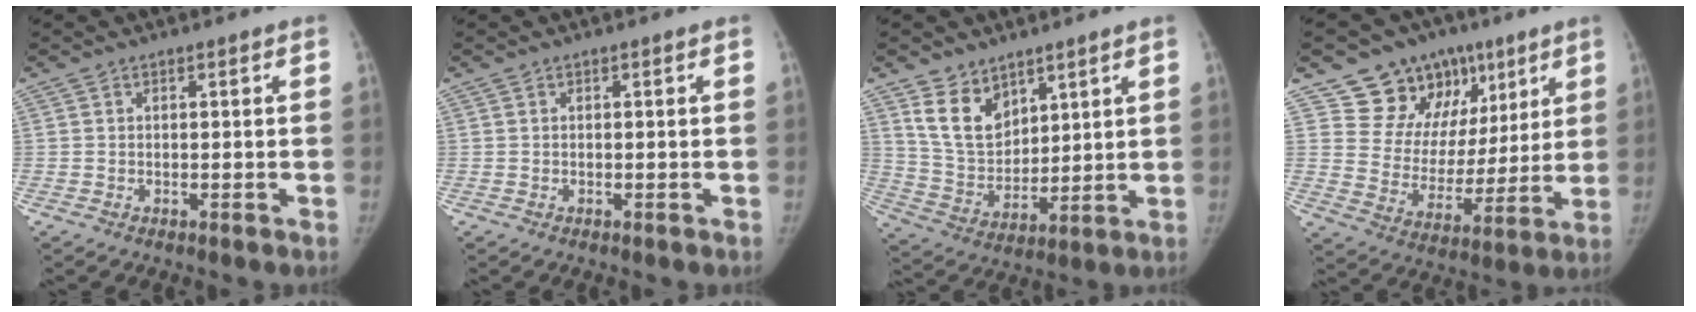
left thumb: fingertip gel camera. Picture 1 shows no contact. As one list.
[{"total": 0.0}, {"total": 10.4, "force": [6.5, 6.6, 4.8], "torque": [-0.060, -0.043, 0.136]}, {"total": 17.6, "force": [10.1, 13.1, 5.8], "torque": [-0.024, -0.025, 0.166]}]